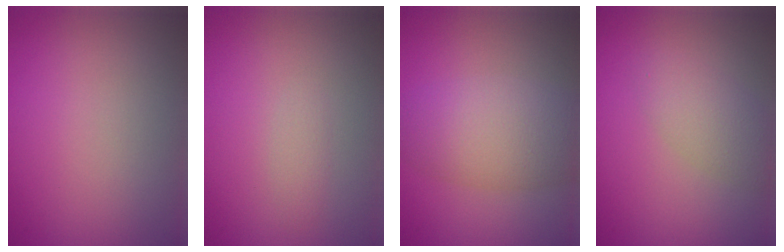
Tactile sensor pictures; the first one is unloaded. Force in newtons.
{"total": 0.8, "press": 0.8, "slide": 0.0}
{"total": 6.2, "press": 6.2, "slide": 0.3}
{"total": 2.8, "press": 2.8, "slide": 0.0}